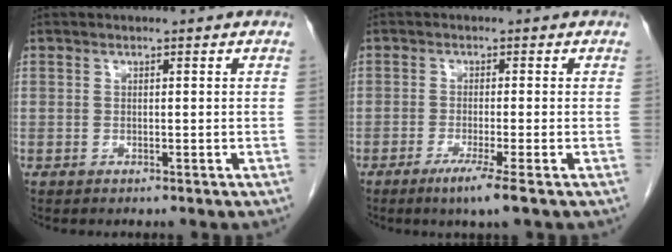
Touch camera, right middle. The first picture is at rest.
{"total": 4.1, "force": [-2.4, -0.6, 3.2], "torque": [-0.059, -0.015, -0.046]}